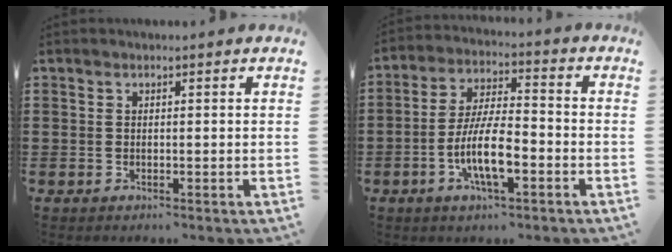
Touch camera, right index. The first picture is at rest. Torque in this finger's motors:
{"motor_torque": [1.95, 0.19, 1.05, 0.21]}